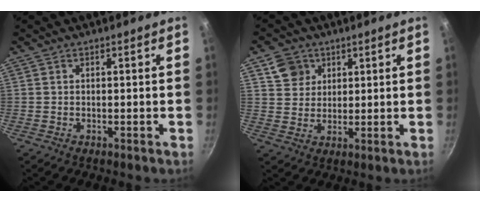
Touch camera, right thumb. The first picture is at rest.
{"total": 6.0, "force": [2.9, 5.0, 1.5], "torque": [0.003, 0.001, 0.055]}